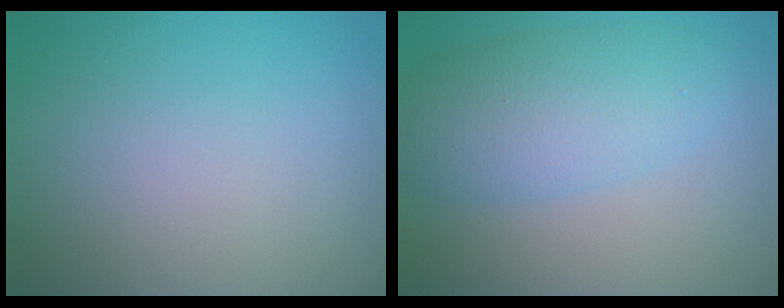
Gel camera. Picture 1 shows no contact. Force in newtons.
{"total": 5.1, "press": 5.1, "slide": 0.1}